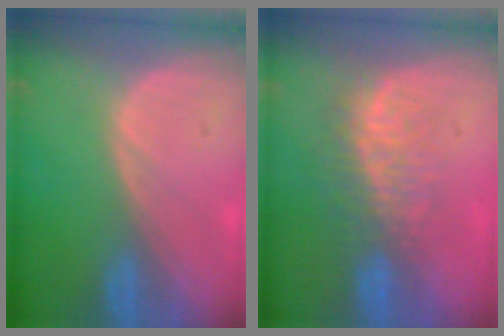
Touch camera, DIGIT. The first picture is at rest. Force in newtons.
{"total": 7.7, "press": 7.1, "slide": 3.0}